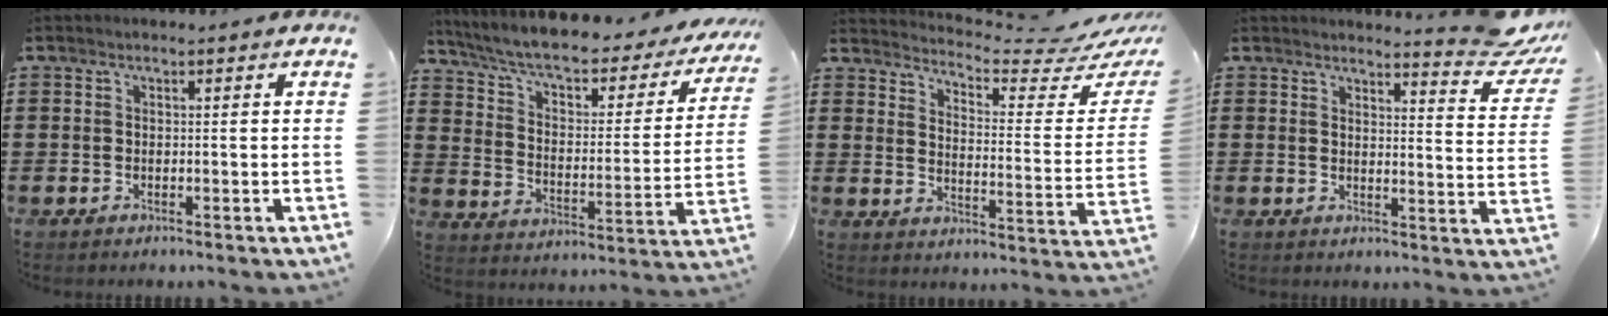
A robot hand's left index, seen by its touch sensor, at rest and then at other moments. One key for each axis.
{"total": 6.1, "fx": 4.9, "fy": 1.3, "fz": 3.4, "tx": -0.087, "ty": -0.036, "tz": 0.078}
{"total": 4.4, "fx": 4.1, "fy": -0.1, "fz": 1.5, "tx": -0.039, "ty": -0.045, "tz": 0.062}
{"total": 5.9, "fx": 5.3, "fy": 0.1, "fz": 2.6, "tx": -0.037, "ty": -0.038, "tz": 0.087}